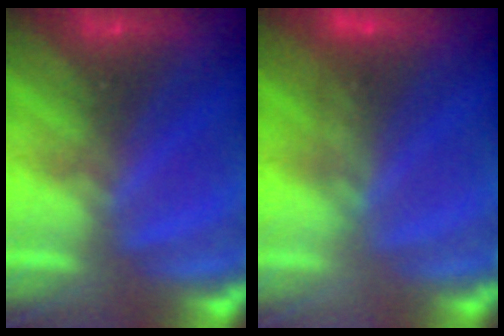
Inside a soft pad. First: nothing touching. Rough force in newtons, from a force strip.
{"total": 4.0}